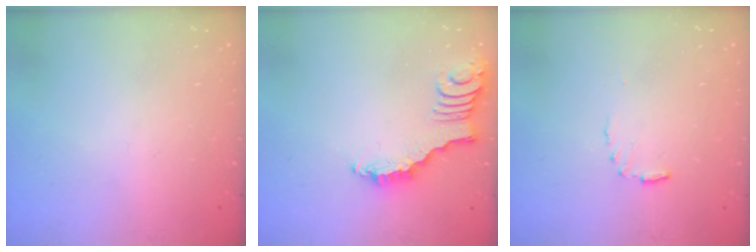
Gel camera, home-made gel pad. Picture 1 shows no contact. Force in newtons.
{"total": 2.8, "press": 2.8, "slide": 0.4}
{"total": 4.5, "press": 4.4, "slide": 0.6}